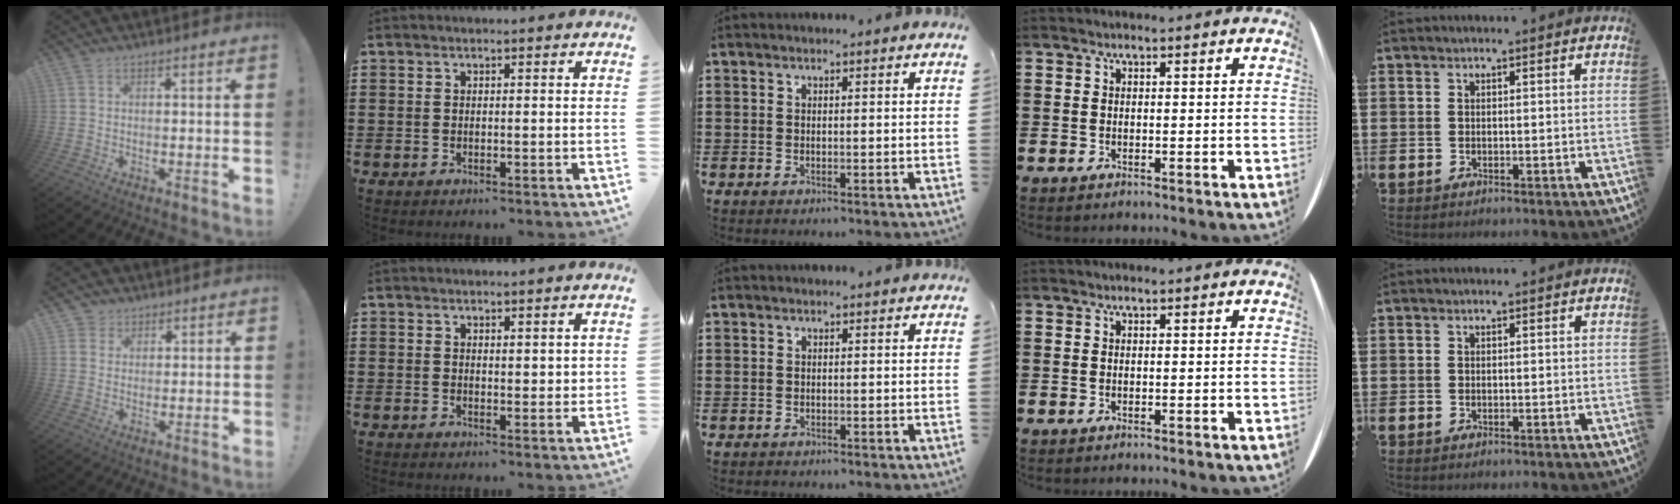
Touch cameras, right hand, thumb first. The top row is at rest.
{"thumb": {"total": 3.5, "force": [2.2, 2.7, 0.1], "torque": [0.001, -0.009, 0.039]}, "index": {"total": 1.6, "force": [1.3, 0.8, 0.5], "torque": [-0.004, 0.003, 0.022]}, "middle": {"total": 0.6, "force": [-0.6, 0.2, 0.0], "torque": [-0.002, 0.000, -0.012]}}